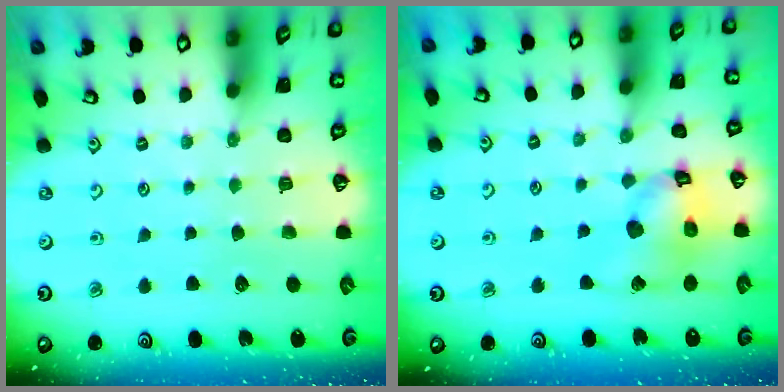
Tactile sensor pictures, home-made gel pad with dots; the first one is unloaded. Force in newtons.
{"total": 14.4, "press": 14.3, "slide": 2.2}